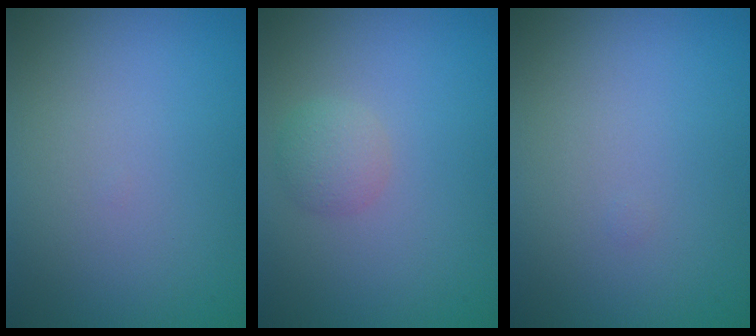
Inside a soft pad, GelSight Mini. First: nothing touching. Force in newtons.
{"total": 1.8, "press": 1.8, "slide": 0.1}
{"total": 0.0}